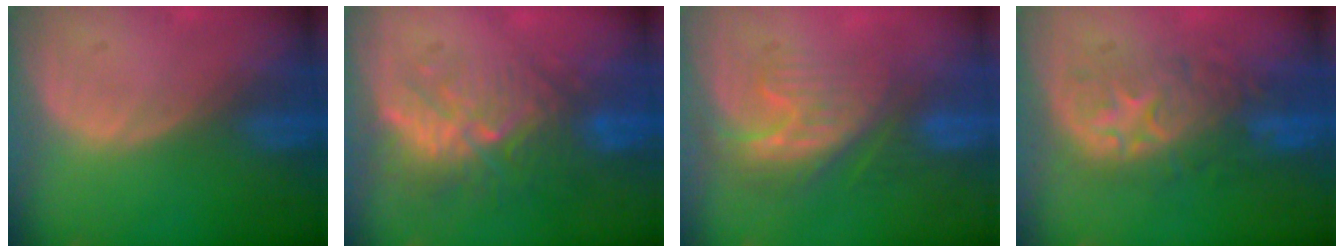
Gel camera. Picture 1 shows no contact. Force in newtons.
{"total": 9.4, "press": 8.7, "slide": 3.5}
{"total": 8.5, "press": 7.5, "slide": 4.1}
{"total": 8.7, "press": 8.6, "slide": 1.7}